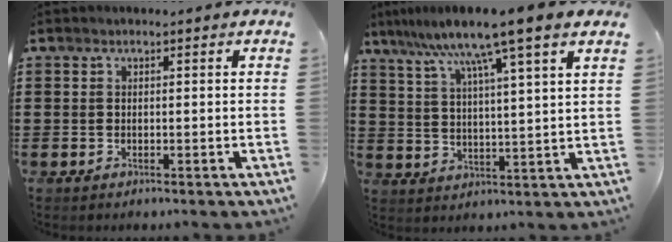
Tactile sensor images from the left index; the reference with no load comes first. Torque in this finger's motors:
{"motor_torque": [2.14, 0.00, 1.05, 0.21]}